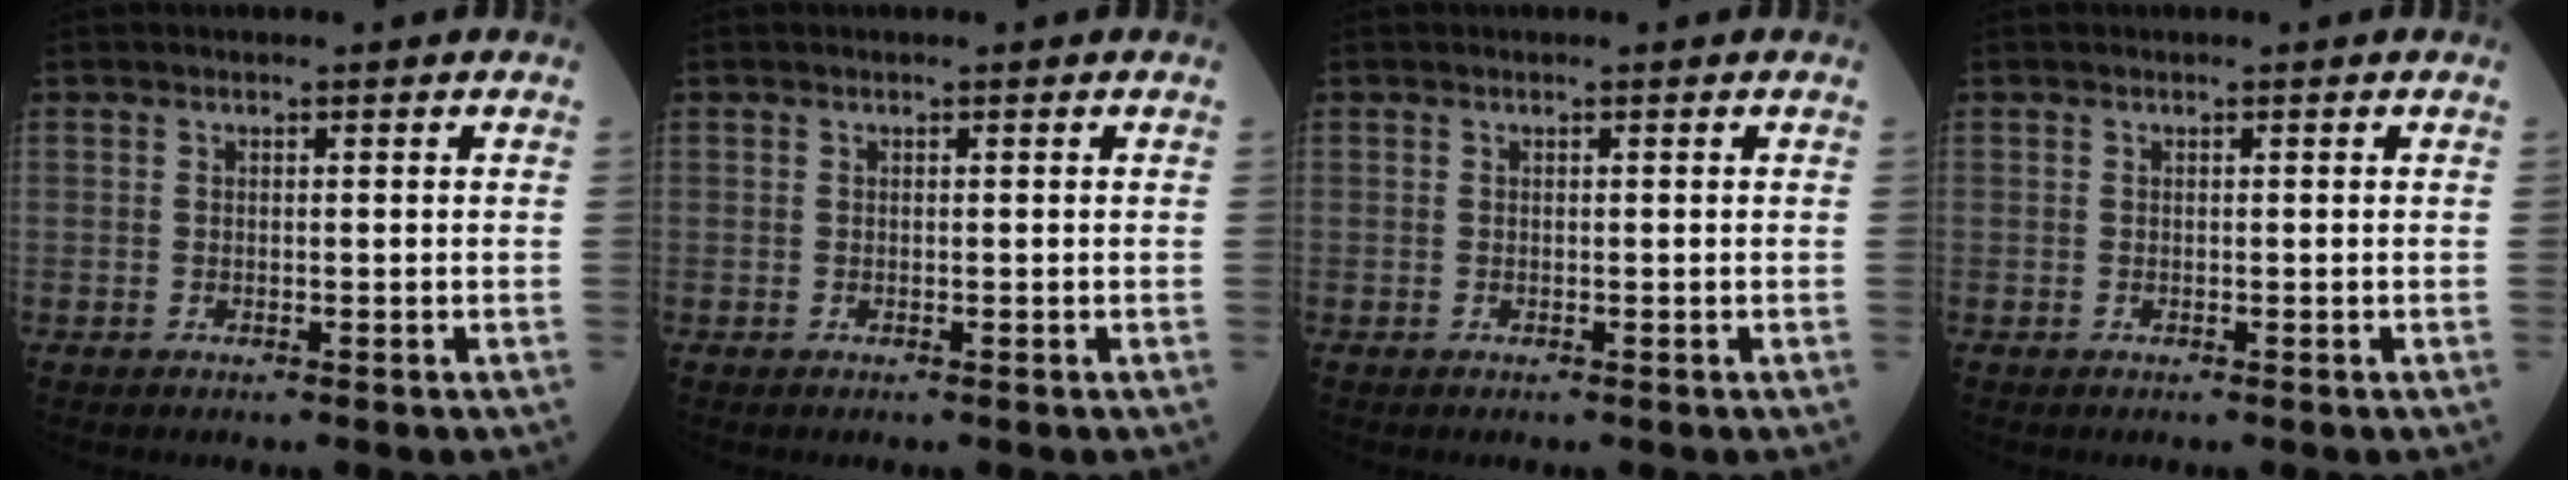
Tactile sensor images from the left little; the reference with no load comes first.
{"total": 0.0}
{"total": 0.0}
{"total": 0.0}